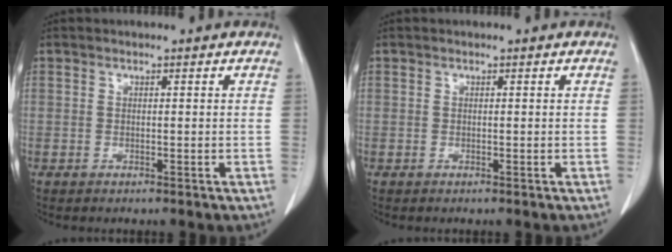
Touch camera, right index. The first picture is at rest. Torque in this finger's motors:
{"motor_torque": [0.00, 0.00, 0.00, 0.00]}